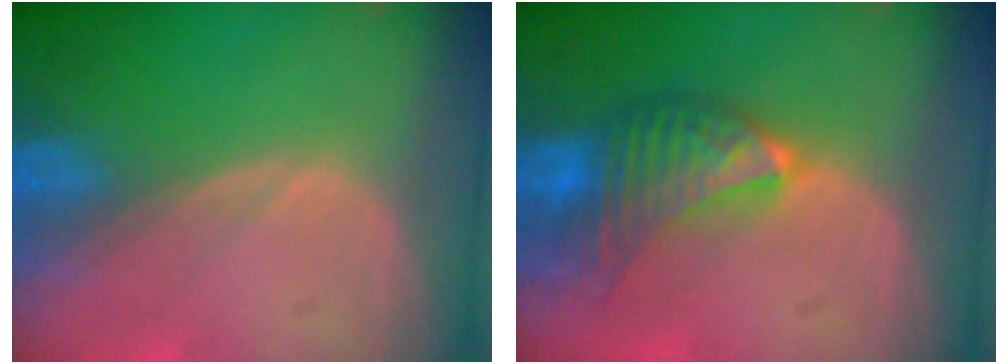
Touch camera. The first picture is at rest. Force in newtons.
{"total": 7.0, "press": 6.7, "slide": 1.9}